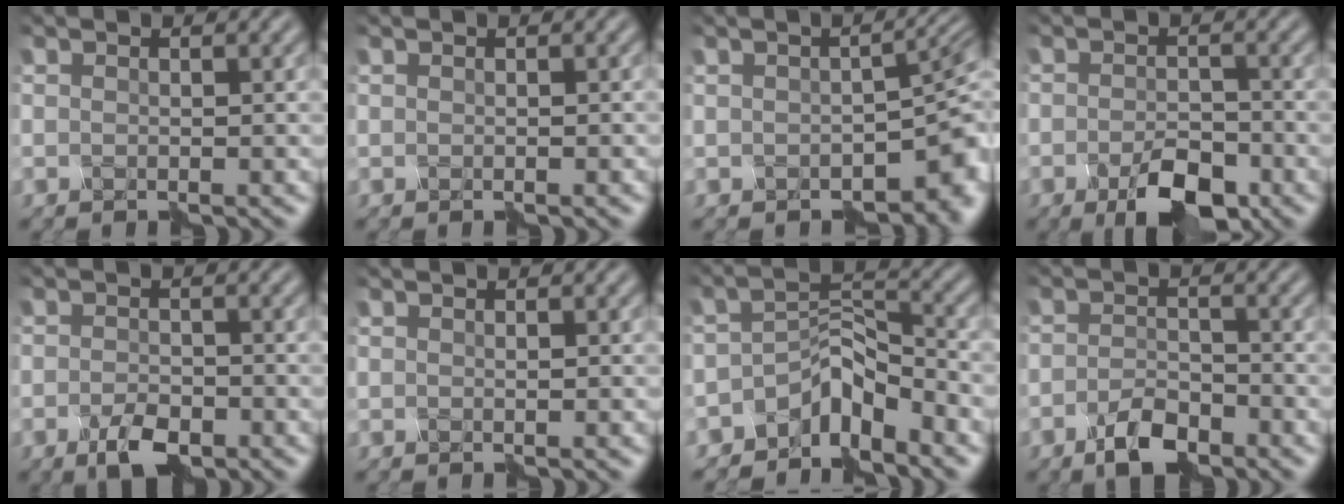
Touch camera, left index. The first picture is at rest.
{"total": 0.0}
{"total": 5.2, "force": [-3.1, 2.5, 3.4], "torque": [-0.029, -0.013, -0.041]}
{"total": 3.6, "force": [-2.4, 1.3, 2.4], "torque": [-0.052, 0.001, -0.042]}
{"total": 2.5, "force": [-1.7, 1.0, 1.5], "torque": [-0.038, 0.002, -0.035]}
{"total": 0.0}
{"total": 3.5, "force": [-3.0, 0.9, 1.6], "torque": [-0.024, 0.018, -0.058]}
{"total": 3.1, "force": [-2.4, 1.0, 1.7], "torque": [-0.042, 0.002, -0.048]}